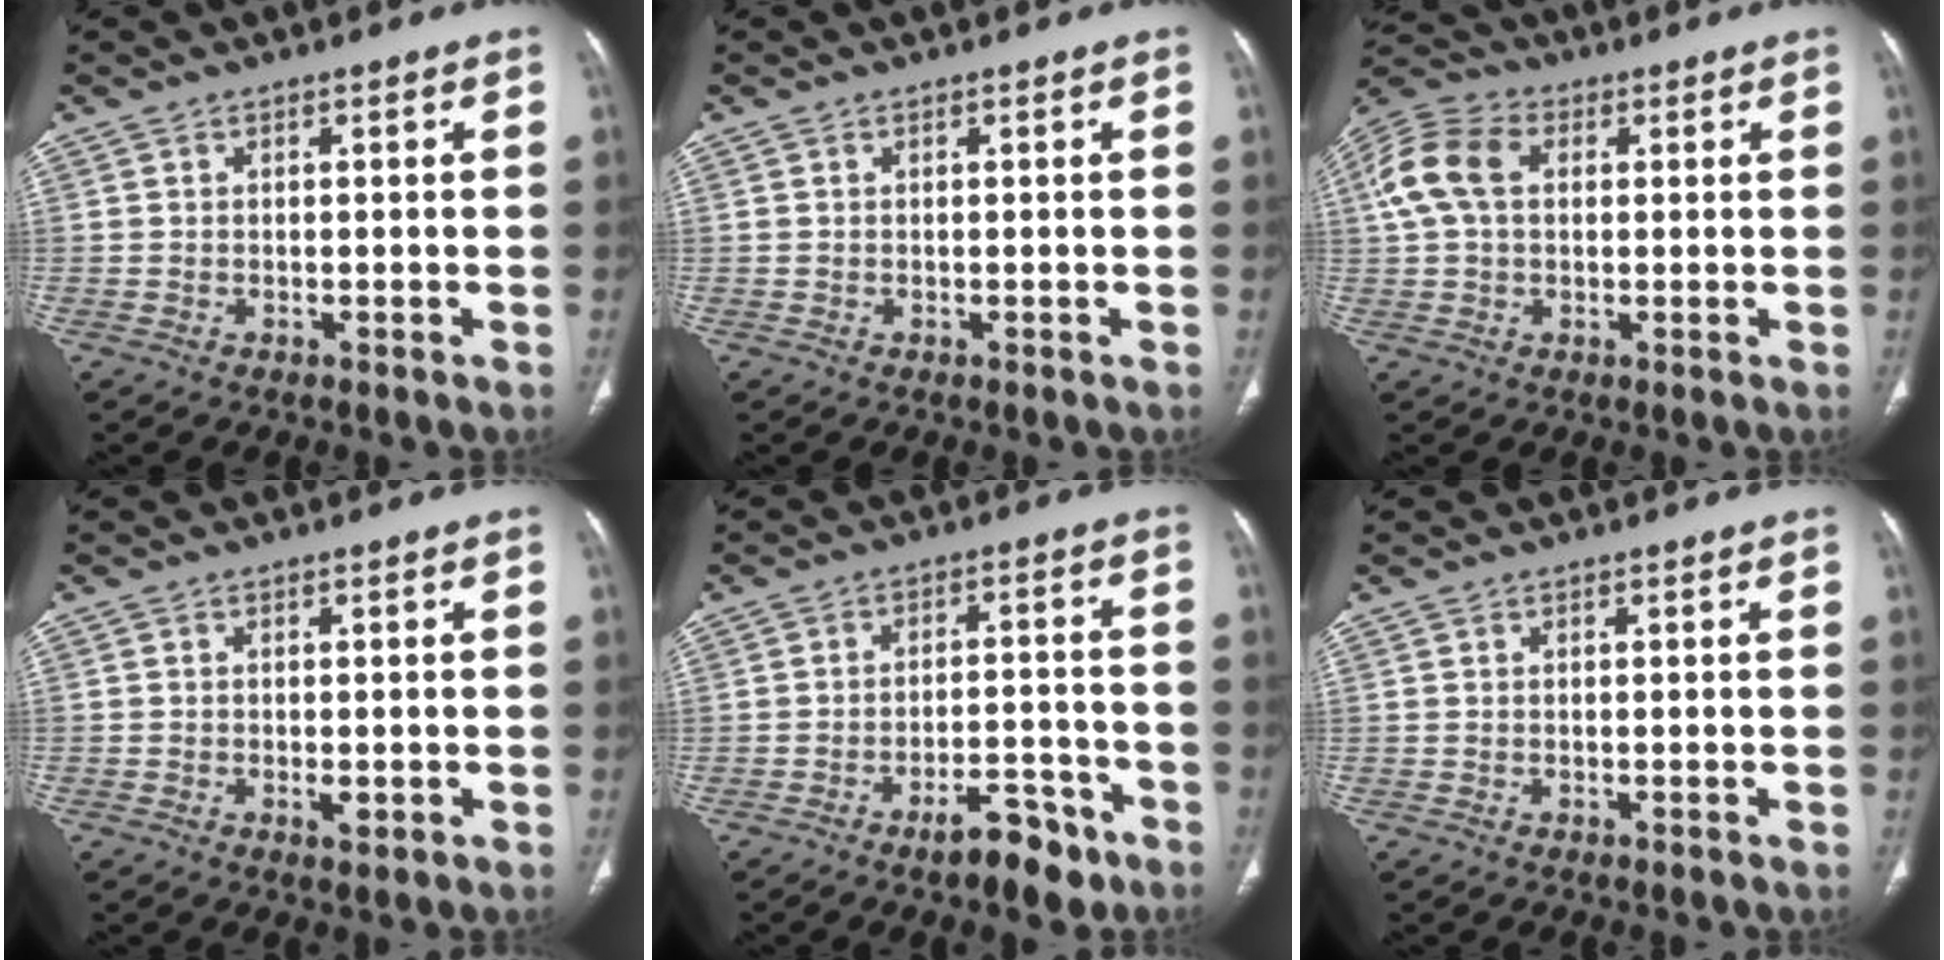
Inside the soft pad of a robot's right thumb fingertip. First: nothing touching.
{"total": 0.0}
{"total": 10.5, "force": [2.3, 7.1, 7.4], "torque": [-0.157, 0.027, 0.038]}
{"total": 1.6, "force": [-0.4, 0.8, 1.3], "torque": [-0.019, -0.002, -0.005]}
{"total": 7.7, "force": [-5.2, 2.9, 4.8], "torque": [-0.061, 0.035, -0.077]}
{"total": 0.0}